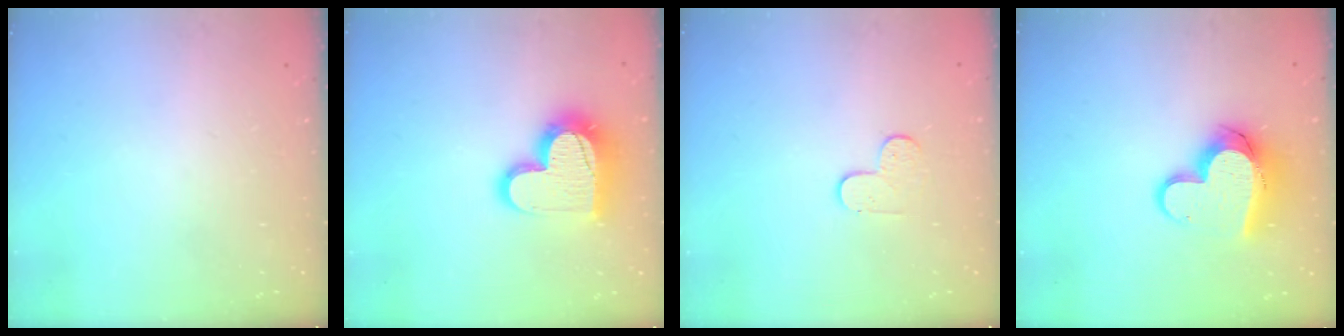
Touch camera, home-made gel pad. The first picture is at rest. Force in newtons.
{"total": 16.7, "press": 16.7, "slide": 1.4}
{"total": 5.4, "press": 5.3, "slide": 0.6}
{"total": 16.0, "press": 15.9, "slide": 1.3}